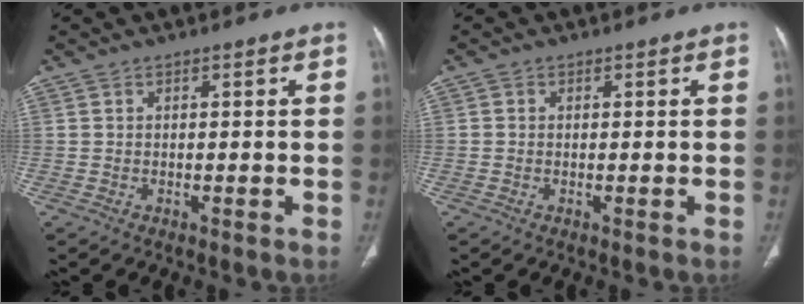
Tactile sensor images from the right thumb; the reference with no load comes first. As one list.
[{"total": 0.0}]